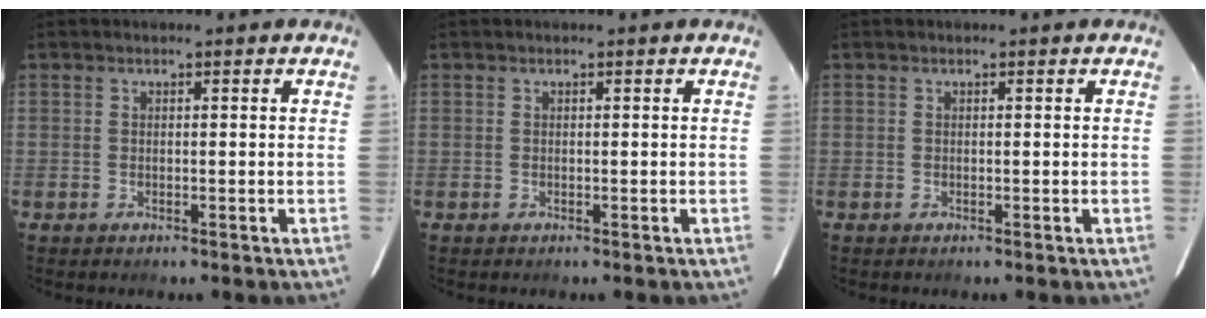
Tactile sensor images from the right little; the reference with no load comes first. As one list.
[{"total": 0.0}, {"total": 0.0}]